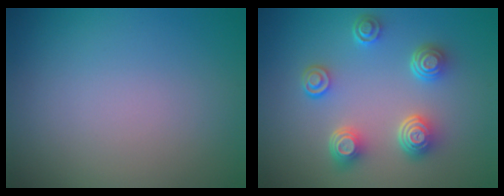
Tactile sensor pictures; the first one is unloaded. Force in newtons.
{"total": 4.7, "press": 3.5, "slide": 3.1}